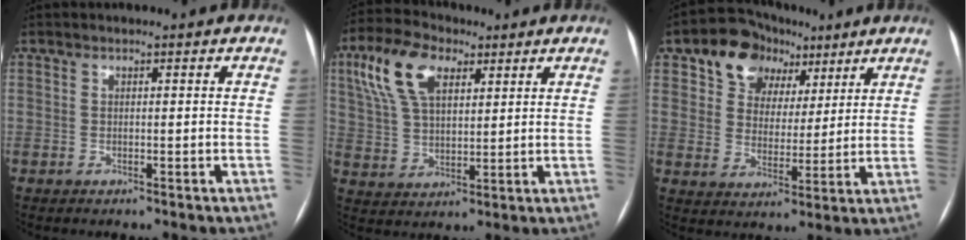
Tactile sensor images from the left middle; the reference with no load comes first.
{"total": 11.1, "force": [5.2, 5.7, 8.1], "torque": [-0.181, 0.032, 0.101]}
{"total": 10.3, "force": [5.4, 7.8, 3.9], "torque": [-0.061, 0.036, 0.092]}